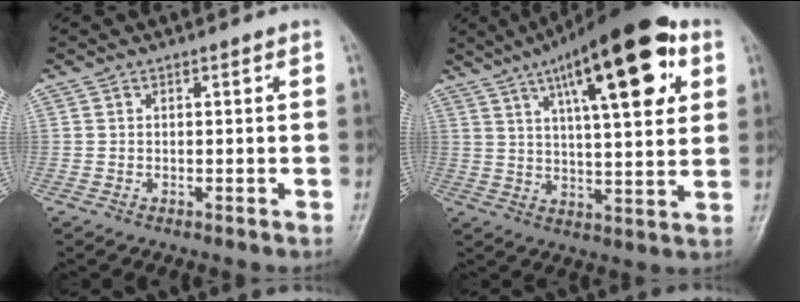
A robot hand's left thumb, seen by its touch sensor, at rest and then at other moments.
{"total": 21.6, "force": [9.5, 6.8, 18.2], "torque": [-0.248, -0.010, 0.142]}